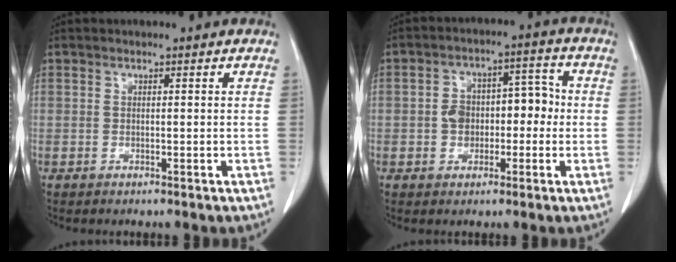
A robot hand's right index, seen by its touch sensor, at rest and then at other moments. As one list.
[{"total": 7.1, "force": [-0.8, 4.9, 5.0], "torque": [-0.077, 0.044, -0.008]}]